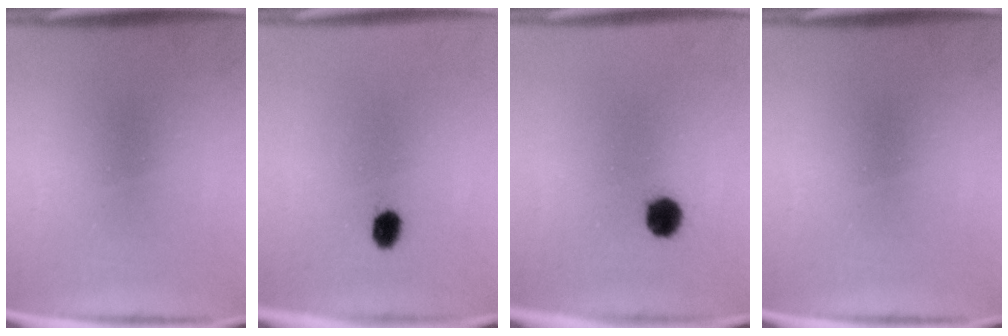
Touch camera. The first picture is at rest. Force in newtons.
{"total": 2.7}
{"total": 3.8}
{"total": 0.0}